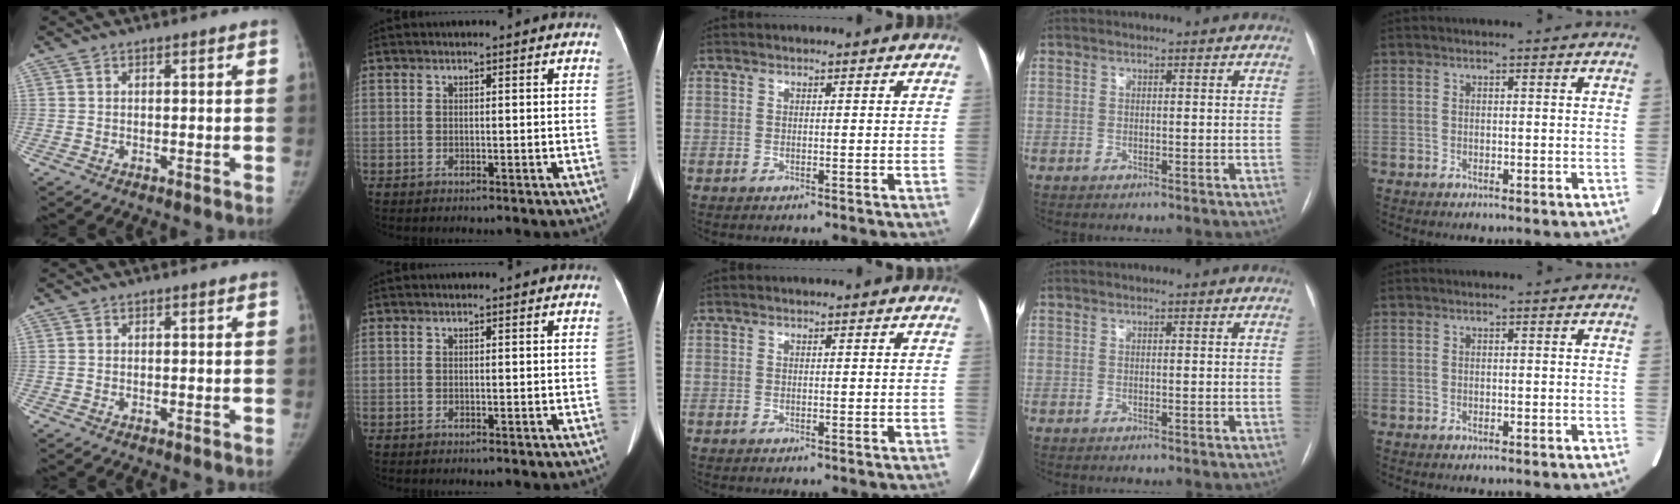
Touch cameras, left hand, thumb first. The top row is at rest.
{}